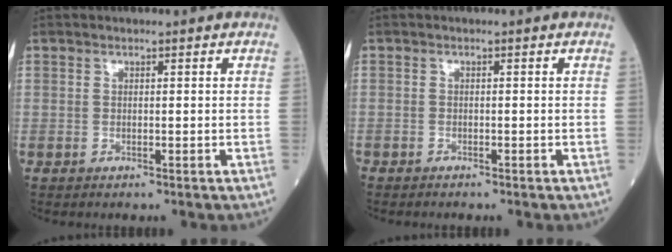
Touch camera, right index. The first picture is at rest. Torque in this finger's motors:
{"motor_torque": [0.79, -1.29, 0.09, 0.02]}